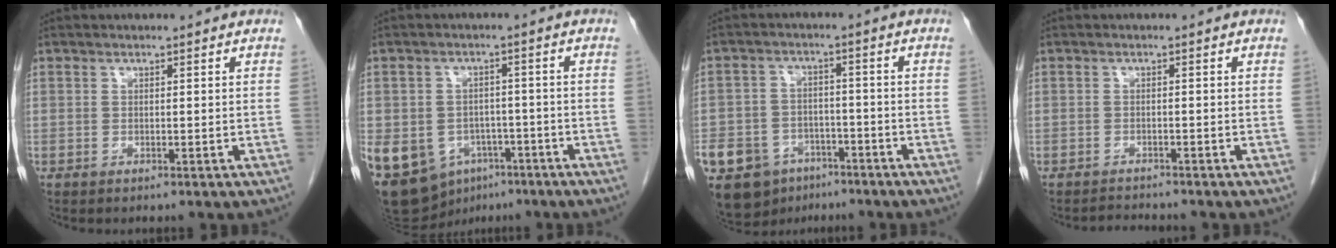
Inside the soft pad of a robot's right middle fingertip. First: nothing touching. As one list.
[{"total": 20.3, "force": [-9.0, 15.6, 9.4], "torque": [-0.263, -0.002, -0.120]}, {"total": 16.9, "force": [-9.8, 11.9, 7.0], "torque": [-0.185, 0.003, -0.144]}, {"total": 2.0, "force": [-1.9, -0.2, -0.2], "torque": [-0.003, -0.013, -0.029]}]